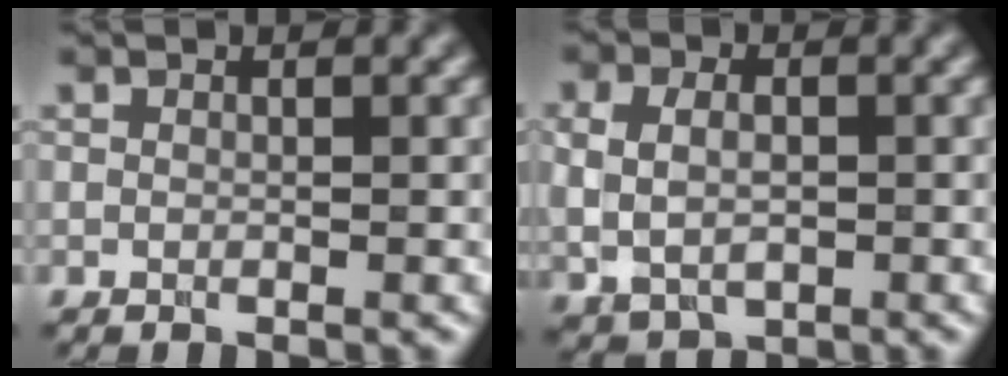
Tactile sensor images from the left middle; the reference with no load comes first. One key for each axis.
{"total": 4.7, "fx": 0.4, "fy": 3.4, "fz": 3.2, "tx": -0.053, "ty": 0.006, "tz": 0.002}